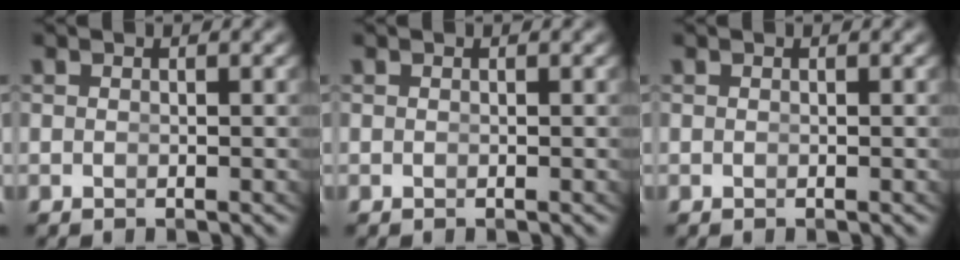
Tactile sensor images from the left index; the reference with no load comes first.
{"total": 0.0}
{"total": 0.0}